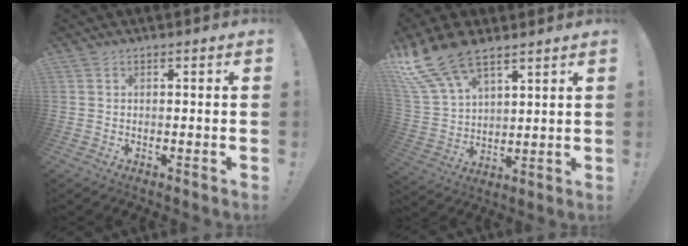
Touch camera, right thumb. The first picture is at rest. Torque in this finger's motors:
{"motor_torque": [0.07, 0.65, 0.40, 0.13, 0.28]}